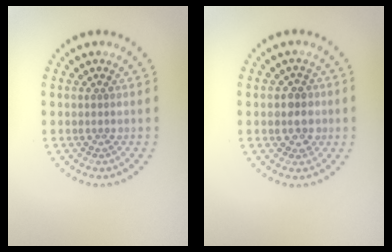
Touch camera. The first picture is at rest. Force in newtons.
{"total": 2.3, "press": 2.1, "slide": 0.8}